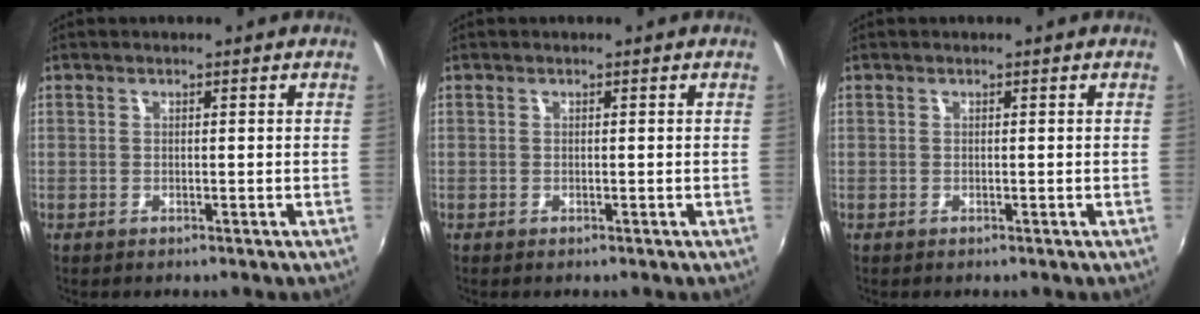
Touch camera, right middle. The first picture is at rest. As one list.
[{"total": 0.0}, {"total": 0.0}]